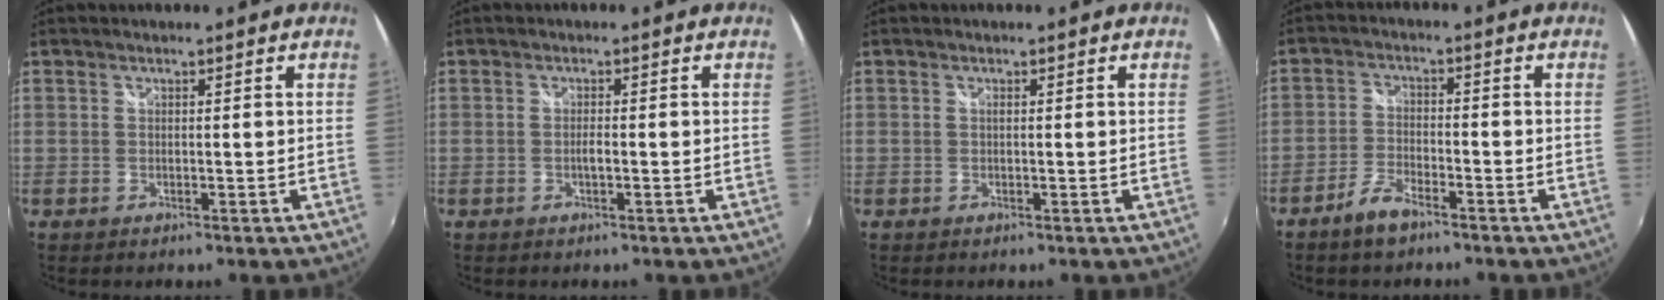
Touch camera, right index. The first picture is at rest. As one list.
[{"total": 1.3, "force": [-0.4, 0.3, 1.2], "torque": [-0.025, 0.000, -0.009]}, {"total": 0.0}, {"total": 5.1, "force": [-3.9, 1.8, 2.8], "torque": [-0.072, 0.001, -0.075]}]